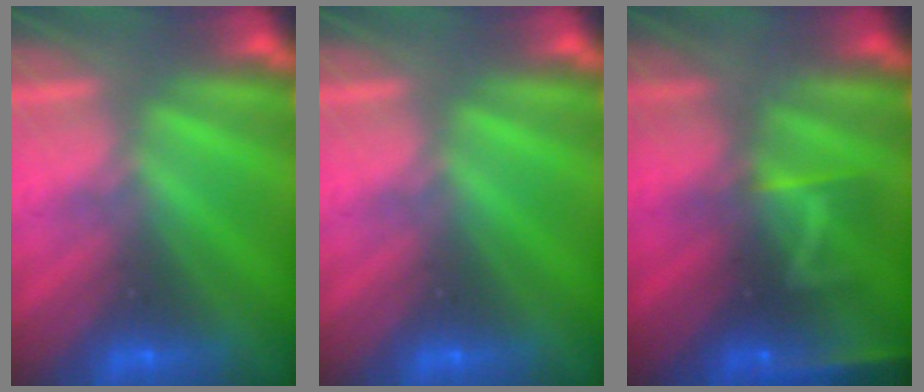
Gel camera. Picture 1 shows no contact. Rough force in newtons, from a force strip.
{"total": 0.0}
{"total": 7.8}